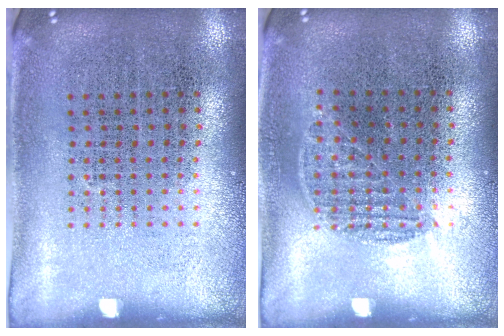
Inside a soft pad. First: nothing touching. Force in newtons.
{"total": 0.8, "press": 0.6, "slide": 0.5}